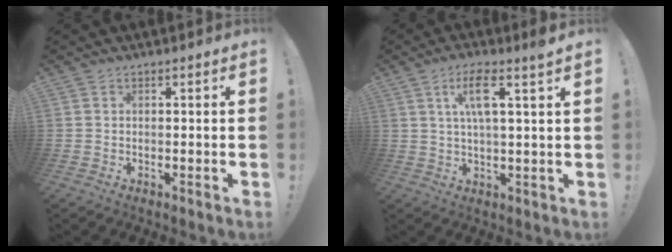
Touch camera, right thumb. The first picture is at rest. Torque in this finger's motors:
{"motor_torque": [0.08, 0.08, 0.17, 0.17, 0.31]}